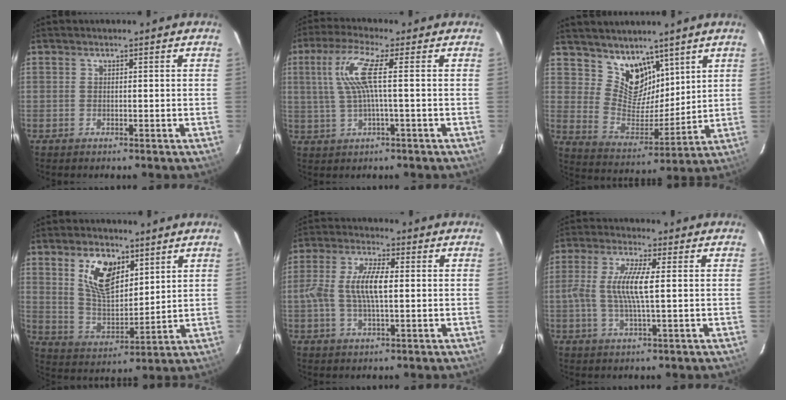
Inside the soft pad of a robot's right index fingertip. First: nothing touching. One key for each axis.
{"total": 7.6, "fx": 0.9, "fy": -0.1, "fz": 7.5, "tx": -0.151, "ty": 0.002, "tz": 0.027}
{"total": 10.7, "fx": 7.5, "fy": 6.5, "fz": 3.9, "tx": -0.065, "ty": -0.007, "tz": 0.149}
{"total": 11.6, "fx": 5.9, "fy": 6.1, "fz": 7.9, "tx": -0.143, "ty": 0.009, "tz": 0.121}
{"total": 8.6, "fx": 0.1, "fy": 2.7, "fz": 8.1, "tx": -0.165, "ty": 0.008, "tz": 0.002}
{"total": 8.4, "fx": 0.2, "fy": 1.1, "fz": 8.3, "tx": -0.165, "ty": 0.002, "tz": 0.003}